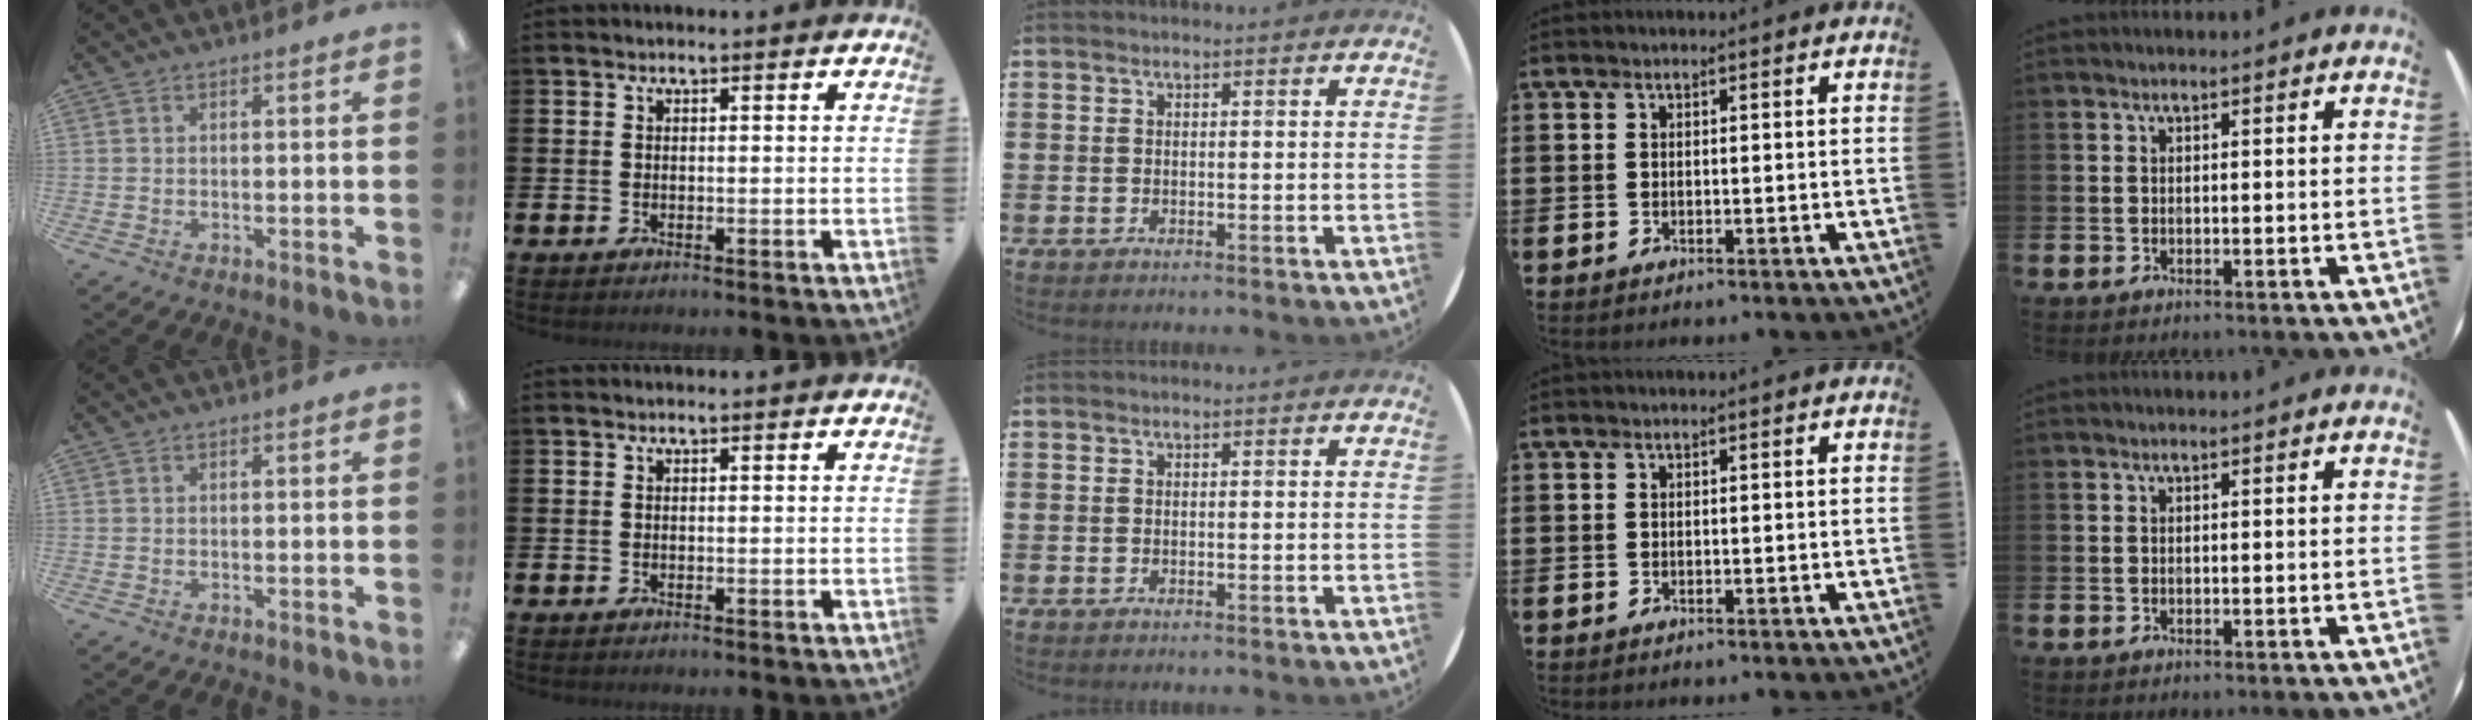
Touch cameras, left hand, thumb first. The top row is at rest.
{}